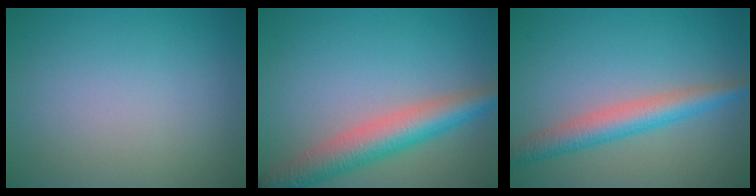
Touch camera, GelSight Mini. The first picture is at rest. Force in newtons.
{"total": 5.8, "press": 5.8, "slide": 0.2}
{"total": 4.2, "press": 4.2, "slide": 0.0}